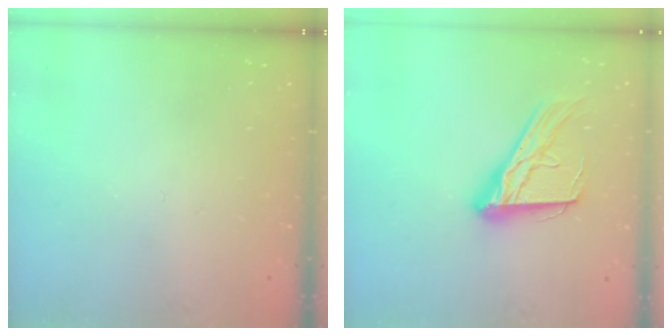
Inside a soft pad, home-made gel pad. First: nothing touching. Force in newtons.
{"total": 16.5, "press": 16.4, "slide": 1.5}